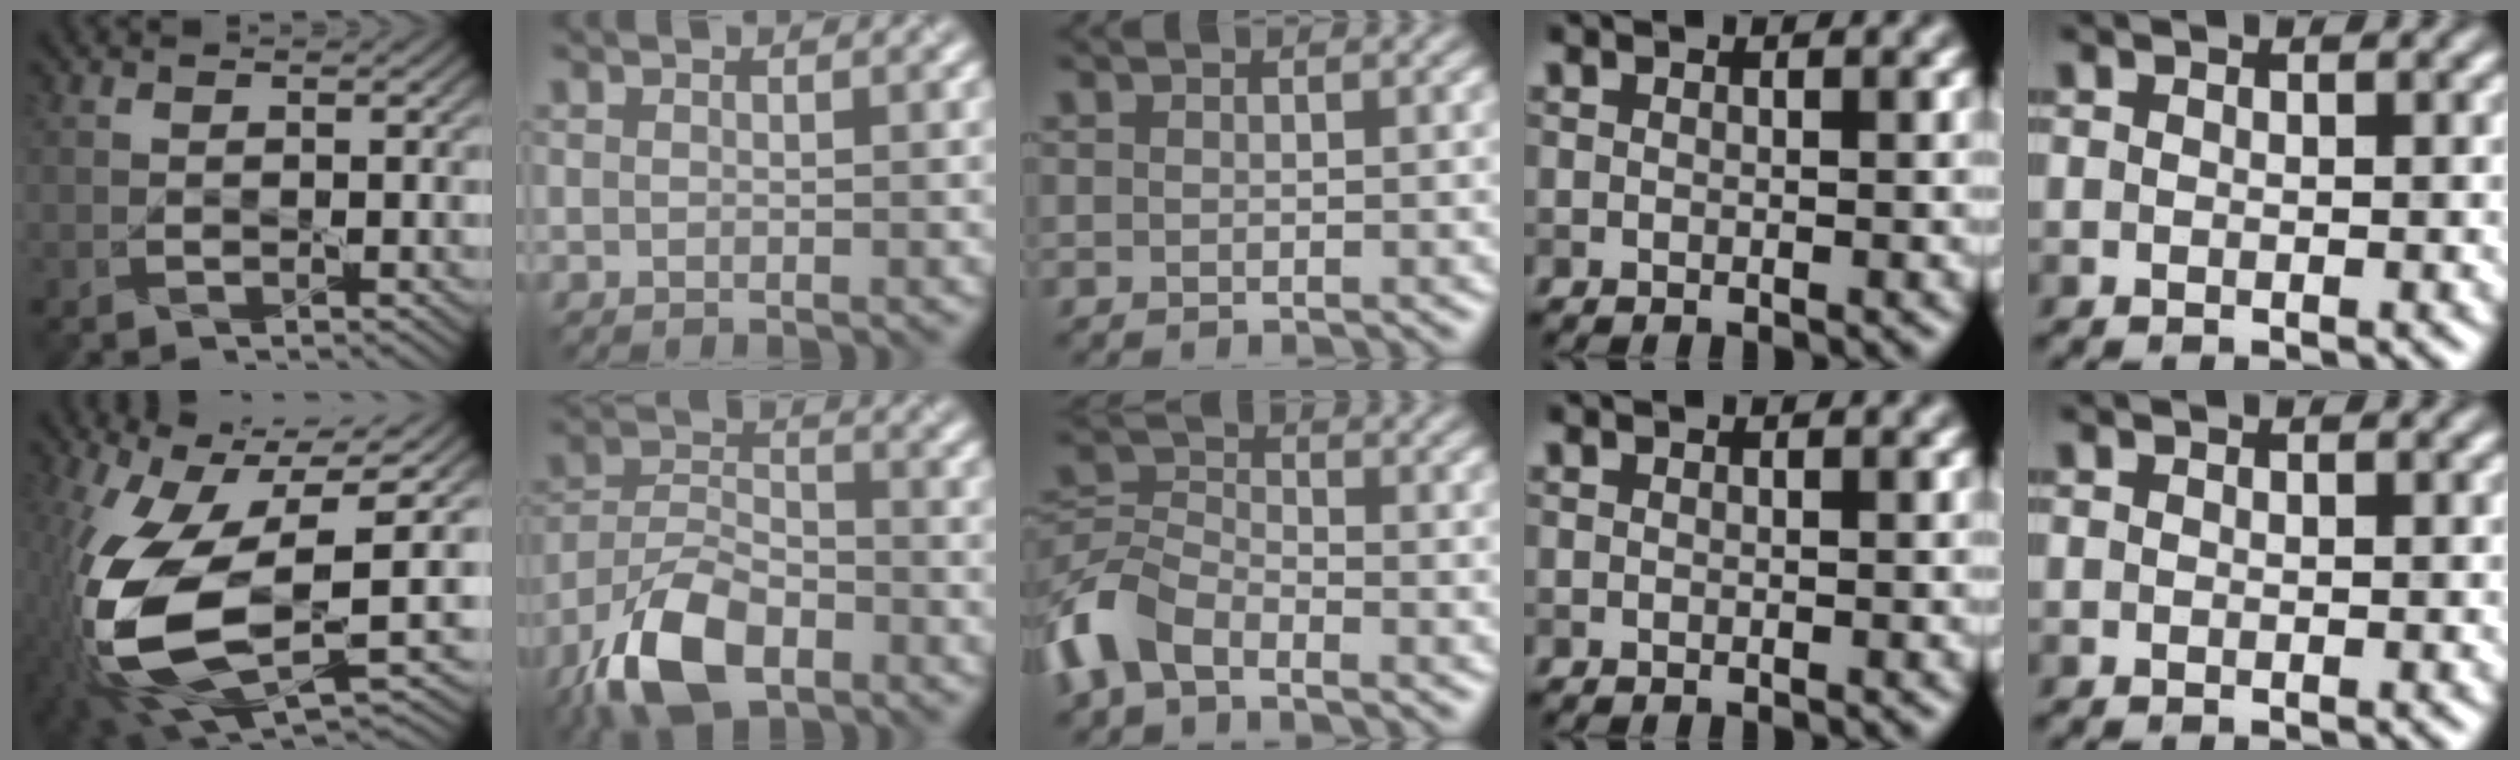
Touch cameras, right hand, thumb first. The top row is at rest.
{"thumb": {"total": 17.5, "force": [-3.0, 8.4, 15.1], "torque": [-0.345, -0.043, -0.039]}, "index": {"total": 8.8, "force": [-5.6, 4.0, 5.4], "torque": [-0.106, -0.001, -0.116]}, "middle": {"total": 5.9, "force": [-3.7, 3.2, 3.4], "torque": [-0.074, 0.001, -0.090]}}